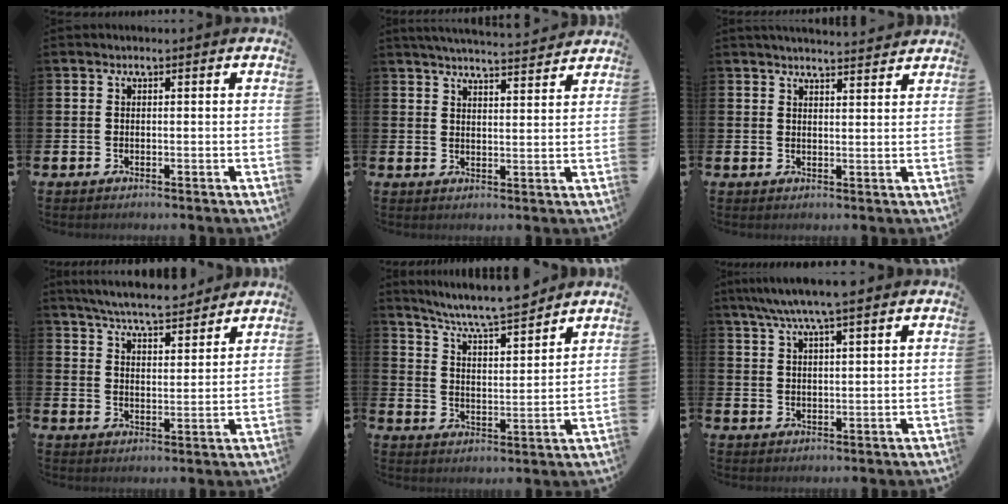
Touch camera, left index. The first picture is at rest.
{"total": 4.5, "force": [4.5, -0.1, 0.6], "torque": [-0.022, -0.028, 0.079]}
{"total": 3.3, "force": [3.3, 0.0, 0.2], "torque": [-0.003, -0.021, 0.057]}
{"total": 6.5, "force": [6.3, 0.7, 1.6], "torque": [-0.049, -0.036, 0.111]}
{"total": 7.3, "force": [6.9, 0.2, 2.2], "torque": [-0.073, -0.048, 0.121]}
{"total": 6.9, "force": [5.9, 0.7, 3.5], "torque": [-0.073, -0.018, 0.104]}